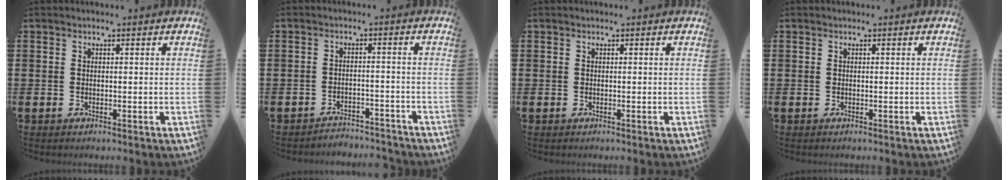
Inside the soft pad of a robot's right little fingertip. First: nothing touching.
{"total": 2.5, "force": [-2.5, 0.1, -0.3], "torque": [-0.004, 0.004, -0.055]}
{"total": 0.0}
{"total": 0.0}